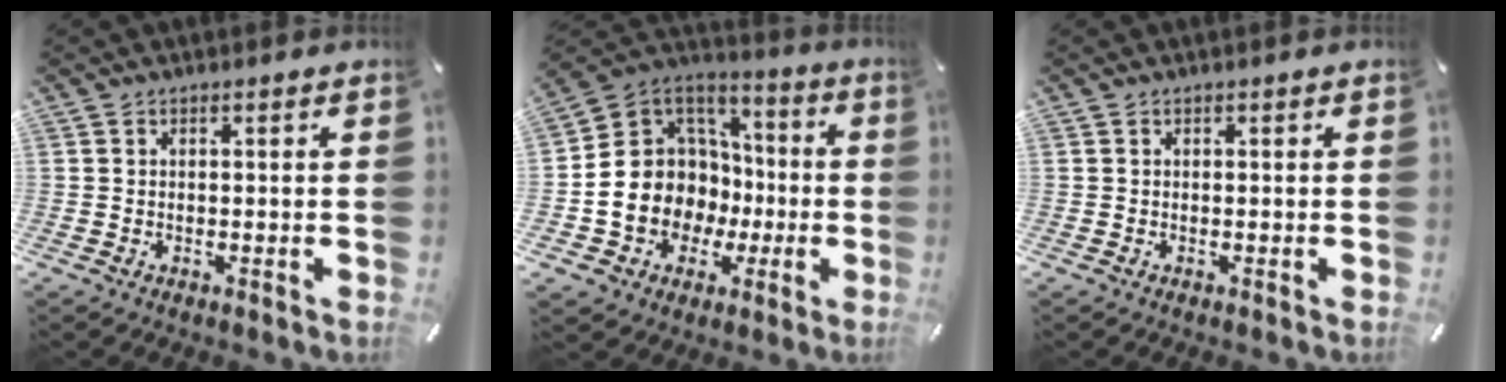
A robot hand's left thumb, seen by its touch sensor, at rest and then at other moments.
{"total": 14.8, "force": [-3.9, 13.5, 4.7], "torque": [-0.112, -0.004, -0.059]}
{"total": 0.0}